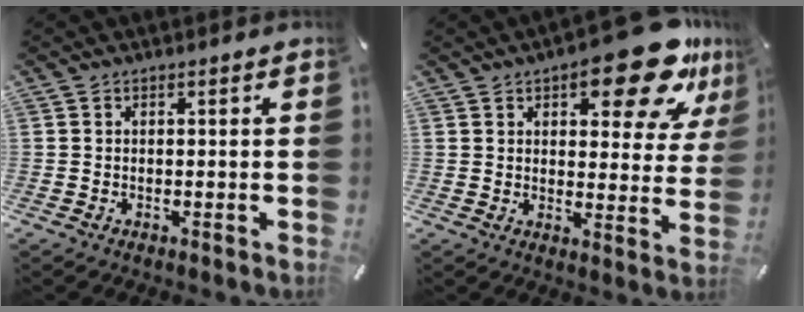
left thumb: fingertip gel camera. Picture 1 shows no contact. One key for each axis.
{"total": 17.7, "fx": 10.3, "fy": 7.2, "fz": 12.4, "tx": -0.152, "ty": -0.059, "tz": 0.163}